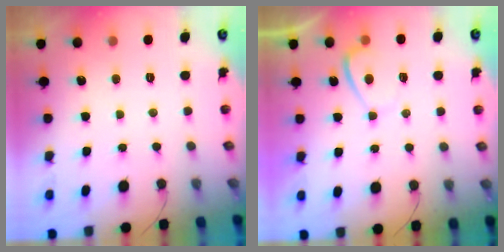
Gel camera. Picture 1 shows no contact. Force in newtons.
{"total": 2.9, "press": 2.8, "slide": 0.6}